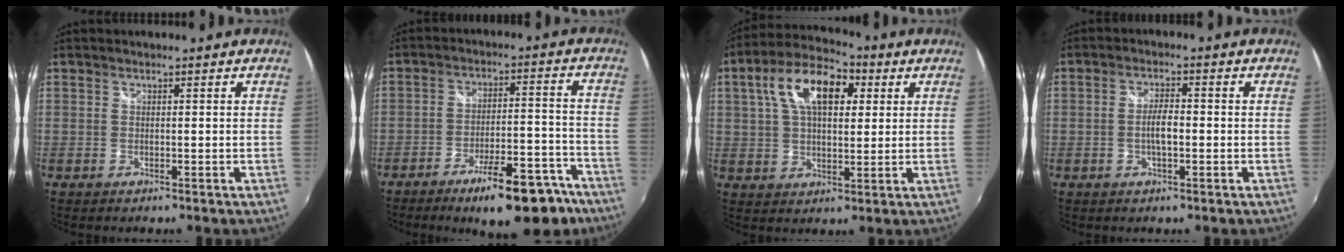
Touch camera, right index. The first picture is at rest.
{"total": 15.4, "force": [-11.3, 4.7, 9.4], "torque": [-0.139, 0.007, -0.153]}
{"total": 13.7, "force": [4.6, 7.1, 10.8], "torque": [-0.197, 0.034, 0.070]}
{"total": 3.9, "force": [-0.8, 1.2, 3.6], "torque": [-0.067, 0.002, -0.013]}